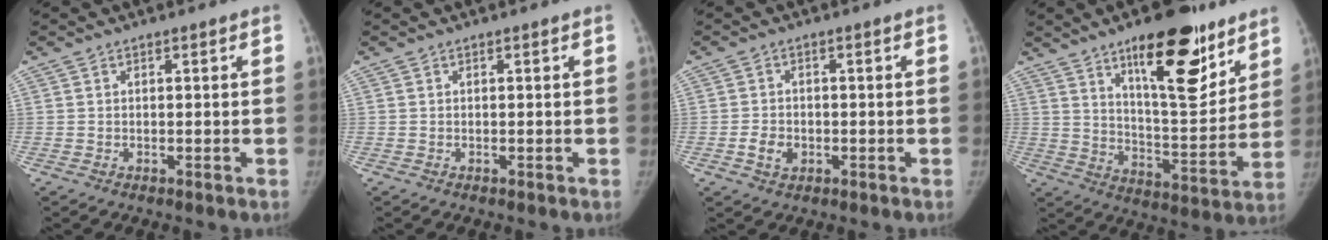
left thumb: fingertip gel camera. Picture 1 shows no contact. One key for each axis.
{"total": 0.0}
{"total": 3.5, "fx": -1.1, "fy": 2.7, "fz": 1.9, "tx": -0.029, "ty": 0.005, "tz": -0.016}
{"total": 20.0, "fx": 12.0, "fy": 7.0, "fz": 14.4, "tx": -0.166, "ty": -0.074, "tz": 0.190}